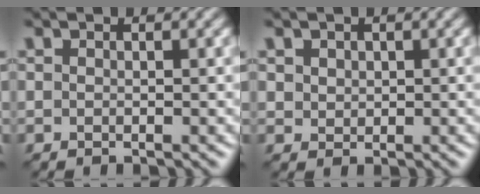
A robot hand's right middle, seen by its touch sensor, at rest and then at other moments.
{"total": 1.4, "force": [0.7, 1.1, 0.4], "torque": [-0.008, -0.003, 0.019]}